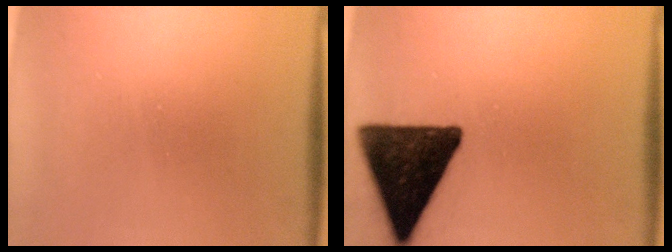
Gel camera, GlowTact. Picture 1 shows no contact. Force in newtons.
{"total": 16.3}